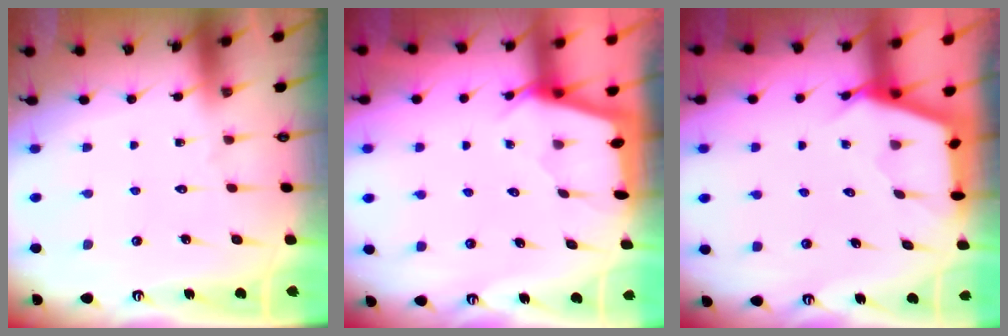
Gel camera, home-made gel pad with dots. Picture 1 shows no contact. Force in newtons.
{"total": 2.3, "press": 2.3, "slide": 0.3}
{"total": 2.6, "press": 2.5, "slide": 0.3}